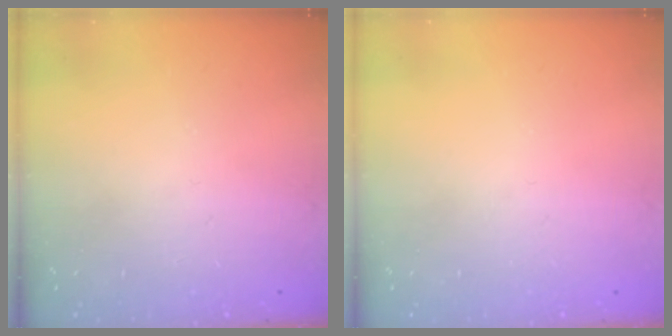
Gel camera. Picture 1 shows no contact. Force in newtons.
{"total": 0.0}